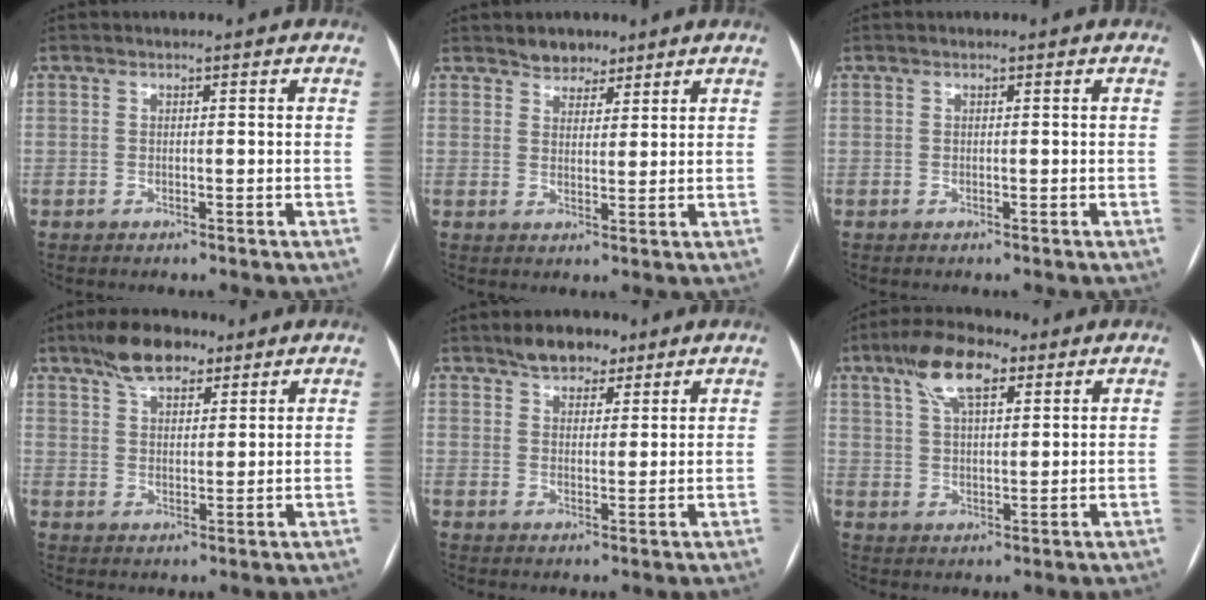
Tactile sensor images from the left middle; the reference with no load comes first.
{"total": 3.5, "force": [2.9, 1.9, 0.5], "torque": [-0.007, 0.003, 0.046]}
{"total": 0.0}
{"total": 7.9, "force": [5.7, 3.3, 4.4], "torque": [-0.082, 0.015, 0.101]}
{"total": 5.7, "force": [4.3, 2.9, 2.5], "torque": [-0.038, 0.010, 0.073]}
{"total": 9.2, "force": [5.2, 3.3, 6.8], "torque": [-0.135, 0.022, 0.095]}